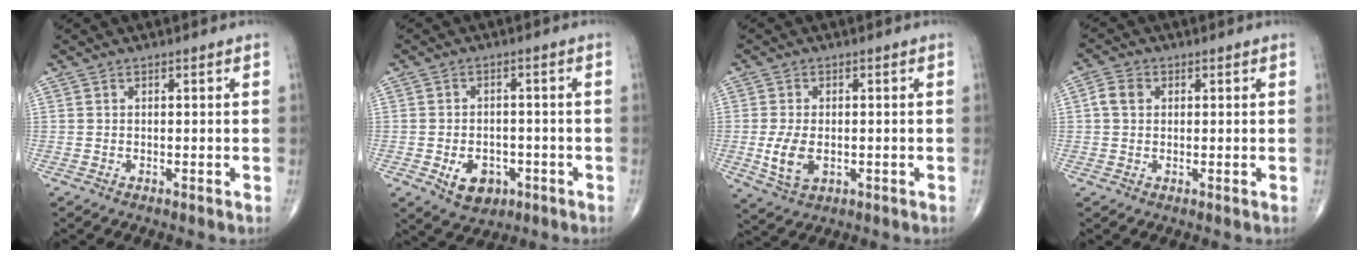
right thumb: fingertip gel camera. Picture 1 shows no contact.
{"total": 6.7, "force": [-2.5, 4.8, 3.9], "torque": [-0.038, 0.013, -0.031]}
{"total": 6.3, "force": [-0.9, 3.9, 4.9], "torque": [-0.093, -0.007, -0.011]}
{"total": 3.3, "force": [0.6, 2.7, 1.9], "torque": [-0.034, 0.009, 0.007]}